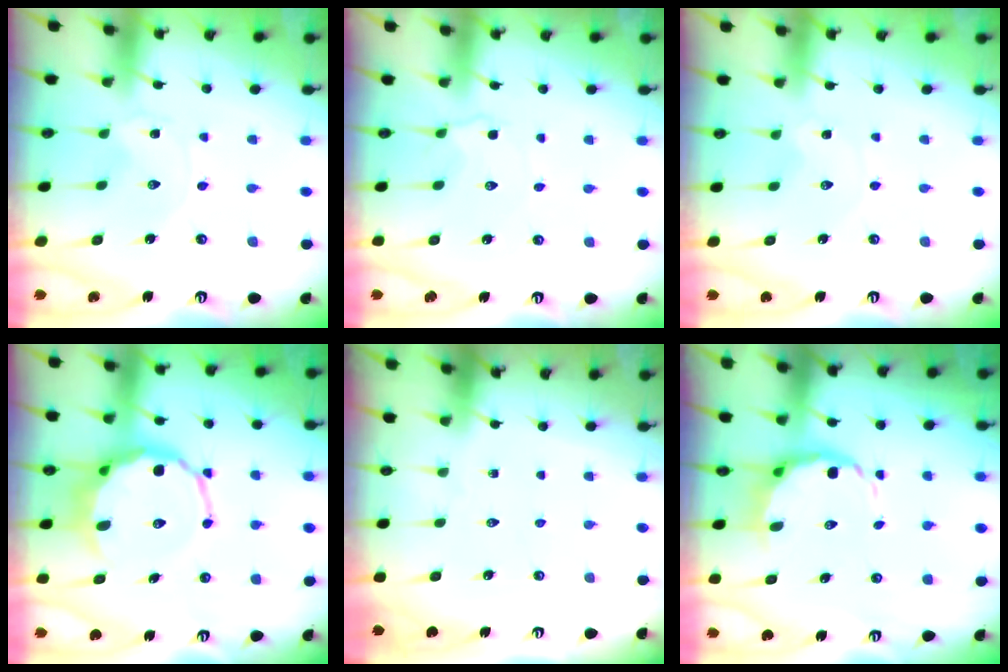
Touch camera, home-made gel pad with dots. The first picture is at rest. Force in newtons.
{"total": 2.8, "press": 2.6, "slide": 1.1}
{"total": 1.0, "press": 1.0, "slide": 0.2}
{"total": 10.8, "press": 10.3, "slide": 3.2}
{"total": 0.0}
{"total": 6.0, "press": 5.5, "slide": 2.3}